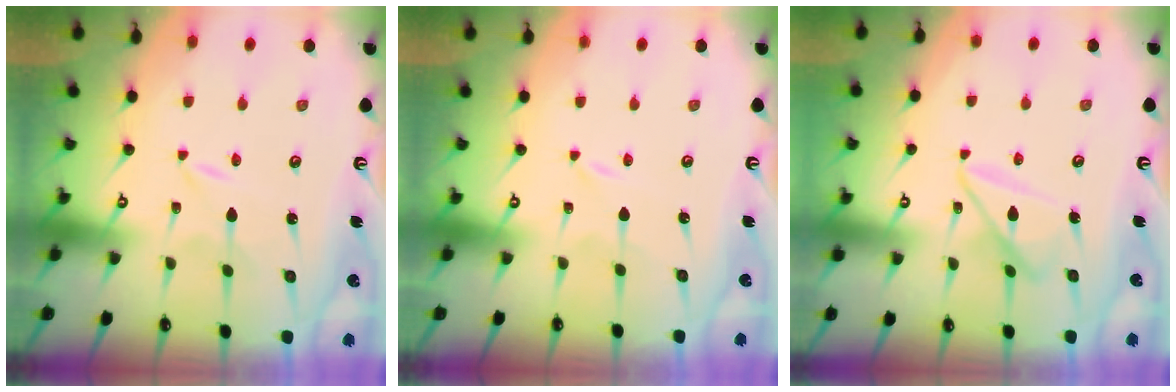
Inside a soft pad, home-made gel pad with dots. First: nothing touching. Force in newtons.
{"total": 0.0}
{"total": 12.2, "press": 12.1, "slide": 1.0}